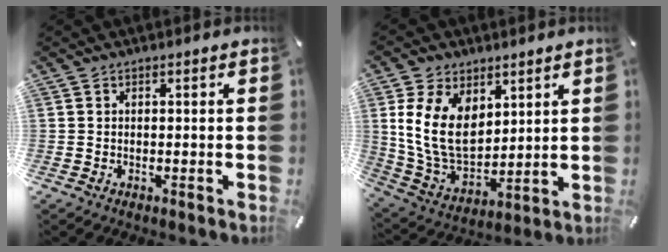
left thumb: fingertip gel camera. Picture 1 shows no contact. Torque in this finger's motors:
{"motor_torque": [0.65, 0.61, 1.96, -0.81, 0.61]}